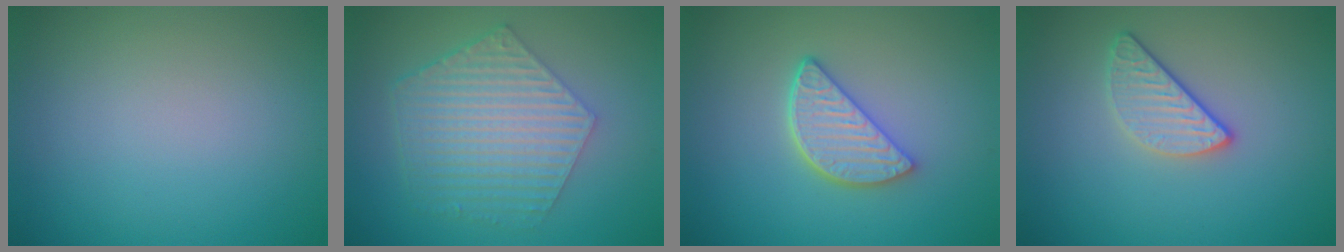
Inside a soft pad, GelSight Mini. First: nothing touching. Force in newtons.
{"total": 6.2, "press": 4.5, "slide": 4.3}
{"total": 3.9, "press": 3.2, "slide": 2.2}
{"total": 2.5, "press": 2.3, "slide": 1.0}